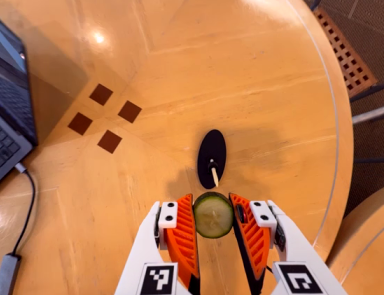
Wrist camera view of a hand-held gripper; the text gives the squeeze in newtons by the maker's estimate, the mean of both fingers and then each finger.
{"total": 9.2, "left": 9.1, "right": 9.2}